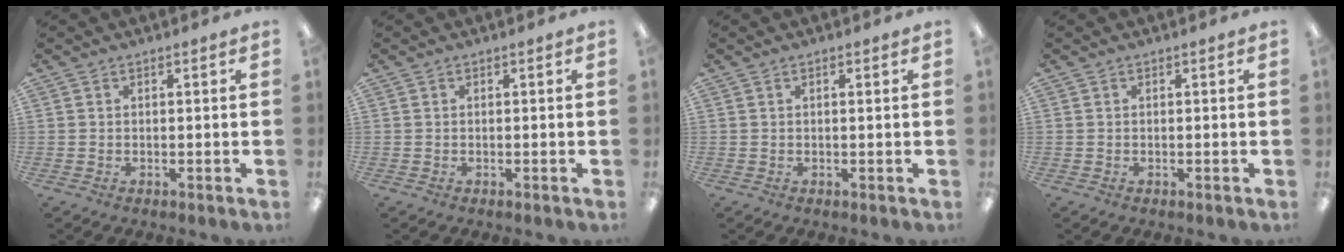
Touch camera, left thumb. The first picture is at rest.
{"total": 0.0}
{"total": 0.7, "force": [0.2, 0.0, 0.7], "torque": [-0.014, 0.001, 0.004]}
{"total": 0.0}